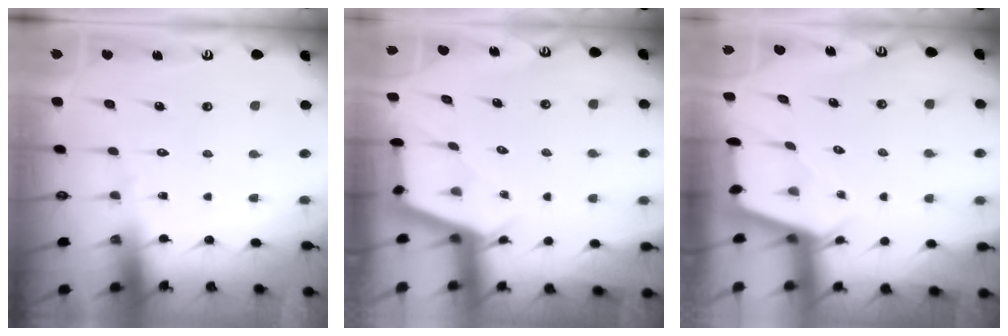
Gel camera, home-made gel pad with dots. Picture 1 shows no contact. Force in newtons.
{"total": 2.7, "press": 2.7, "slide": 0.3}
{"total": 2.5, "press": 2.5, "slide": 0.2}